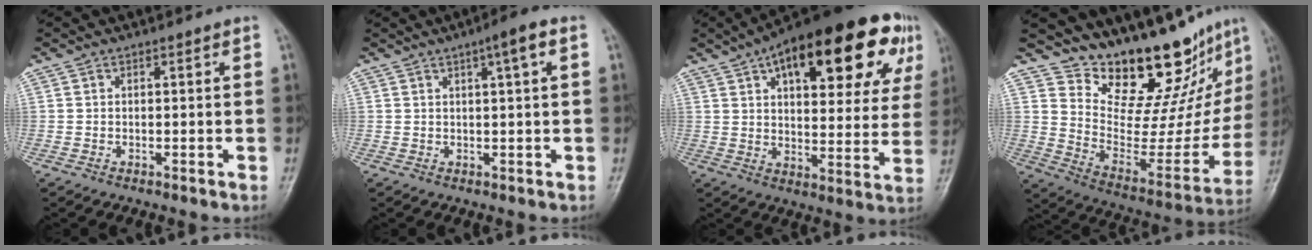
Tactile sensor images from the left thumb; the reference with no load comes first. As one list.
[{"total": 4.2, "force": [1.7, 0.3, 3.8], "torque": [-0.060, 0.006, 0.025]}, {"total": 28.1, "force": [13.3, 11.9, 21.7], "torque": [-0.283, 0.010, 0.187]}, {"total": 22.7, "force": [18.4, 7.8, 10.7], "torque": [-0.105, -0.132, 0.275]}]